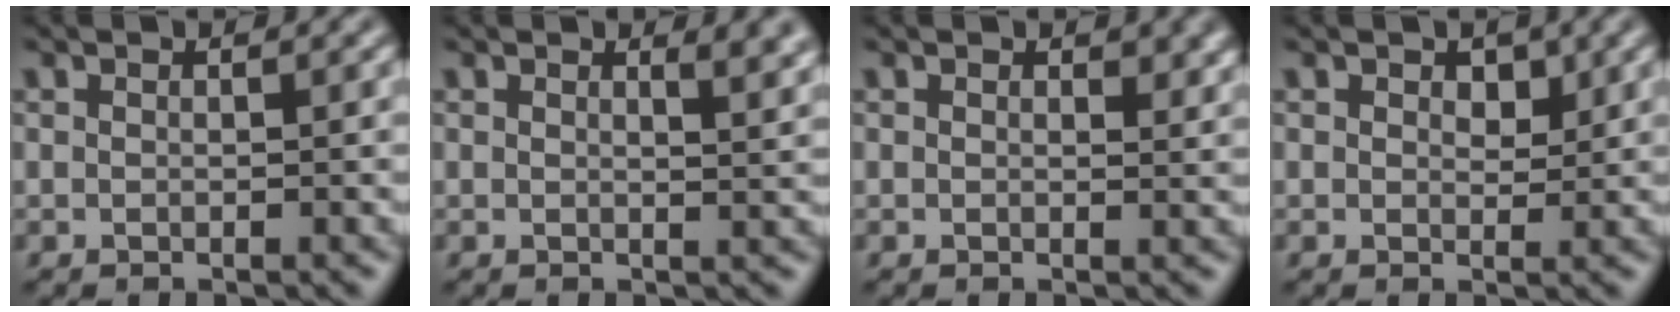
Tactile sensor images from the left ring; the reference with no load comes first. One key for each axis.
{"total": 3.1, "fx": 1.9, "fy": 1.3, "fz": 2.1, "tx": -0.013, "ty": 0.002, "tz": 0.023}
{"total": 1.7, "fx": 0.7, "fy": 0.9, "fz": 1.2, "tx": -0.012, "ty": -0.003, "tz": 0.010}
{"total": 1.5, "fx": 0.7, "fy": 0.9, "fz": 0.9, "tx": -0.011, "ty": -0.003, "tz": 0.009}